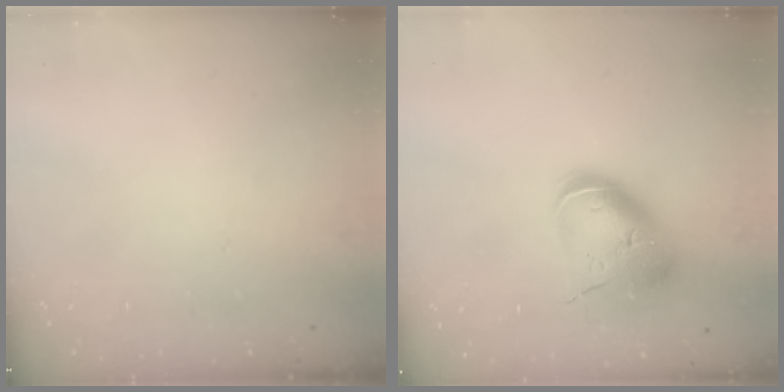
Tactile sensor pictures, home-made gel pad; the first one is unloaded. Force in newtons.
{"total": 15.6, "press": 15.4, "slide": 2.4}